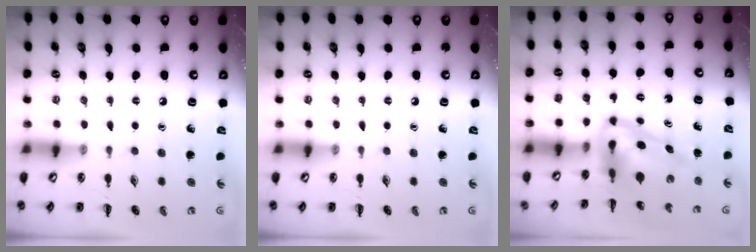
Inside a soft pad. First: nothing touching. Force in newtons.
{"total": 0.0}
{"total": 6.6, "press": 6.4, "slide": 1.7}